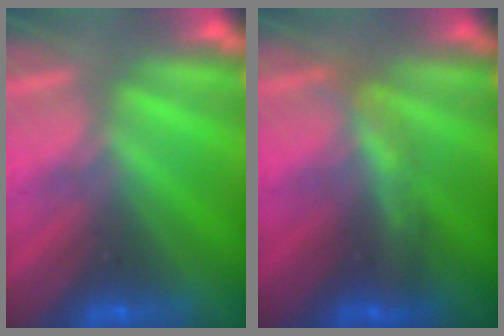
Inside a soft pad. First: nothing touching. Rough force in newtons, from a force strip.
{"total": 2.0}